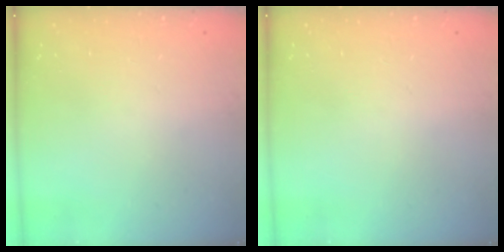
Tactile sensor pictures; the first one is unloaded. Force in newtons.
{"total": 0.0}